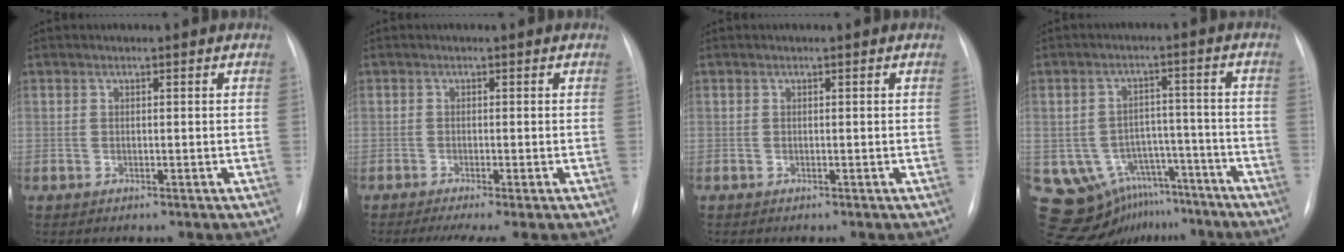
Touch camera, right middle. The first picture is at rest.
{"total": 5.1, "force": [-3.5, 0.3, 3.7], "torque": [-0.052, -0.015, -0.055]}
{"total": 0.0}
{"total": 14.2, "force": [-8.6, 10.4, 4.4], "torque": [-0.077, 0.051, -0.110]}